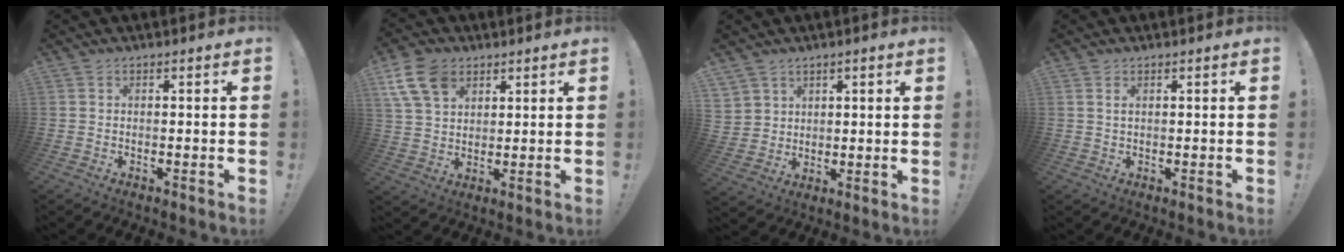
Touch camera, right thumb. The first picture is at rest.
{"total": 11.9, "force": [6.0, 8.0, 6.4], "torque": [-0.121, -0.017, 0.120]}
{"total": 6.4, "force": [3.2, 5.6, 0.4], "torque": [-0.005, -0.026, 0.067]}
{"total": 1.2, "force": [0.5, 0.4, 1.0], "torque": [-0.020, 0.000, 0.008]}